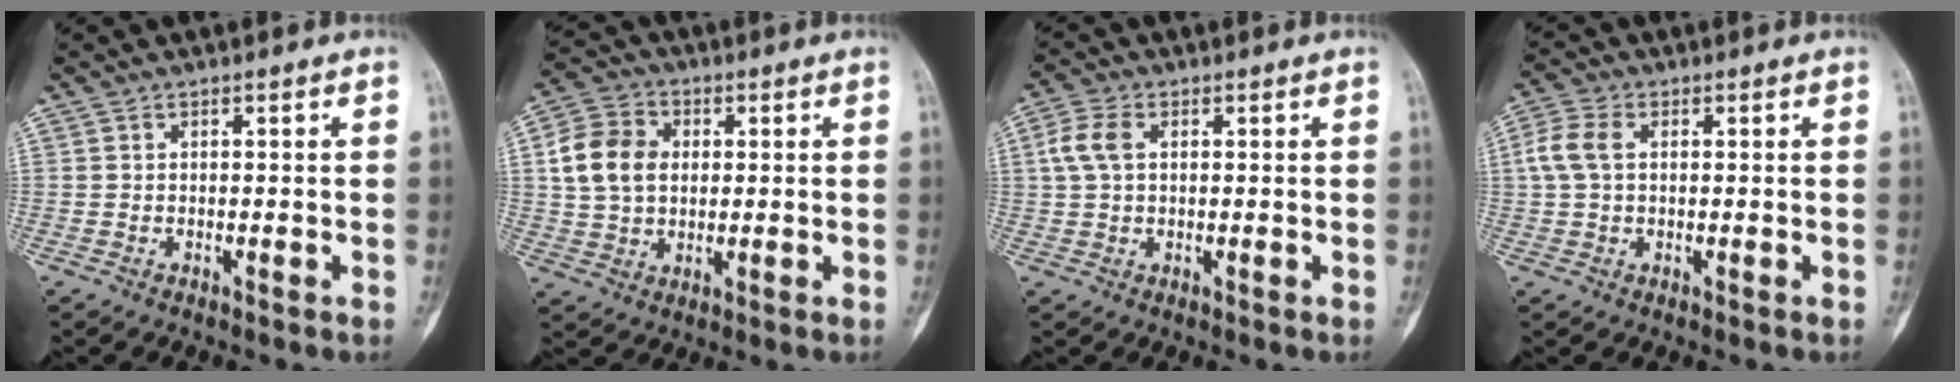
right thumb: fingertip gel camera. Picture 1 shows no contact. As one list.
[{"total": 10.5, "force": [1.6, 8.1, 6.5], "torque": [-0.104, 0.010, 0.024]}, {"total": 4.9, "force": [1.0, 3.1, 3.7], "torque": [-0.090, 0.011, 0.017]}, {"total": 5.3, "force": [0.7, 3.4, 3.9], "torque": [-0.103, 0.015, 0.010]}]